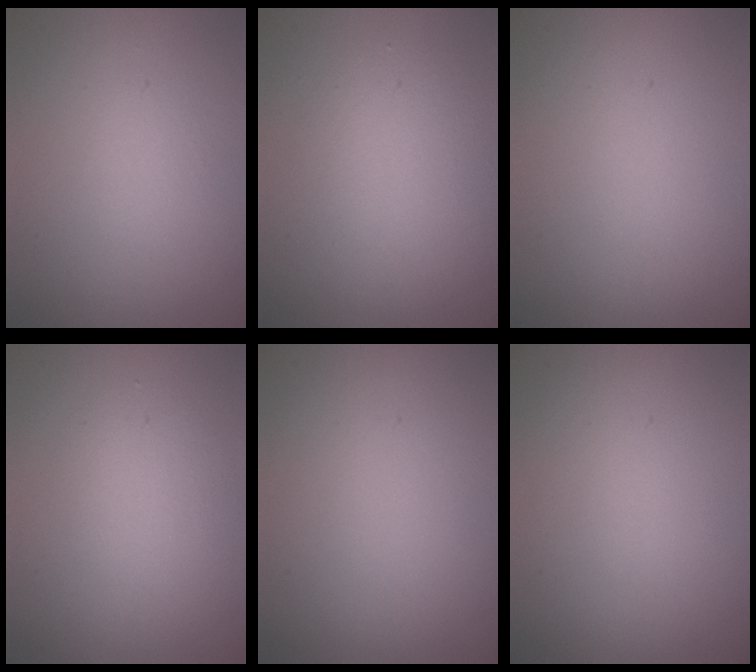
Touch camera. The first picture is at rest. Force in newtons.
{"total": 3.5, "press": 3.5, "slide": 0.2}
{"total": 0.0}
{"total": 2.4, "press": 2.4, "slide": 0.1}
{"total": 0.0}
{"total": 0.0}